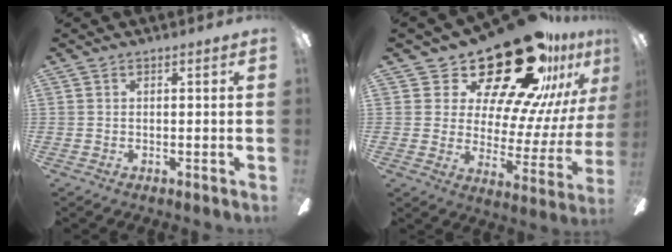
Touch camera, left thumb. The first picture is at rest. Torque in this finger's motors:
{"motor_torque": [0.10, 1.23, 1.32, -1.45, 0.06]}